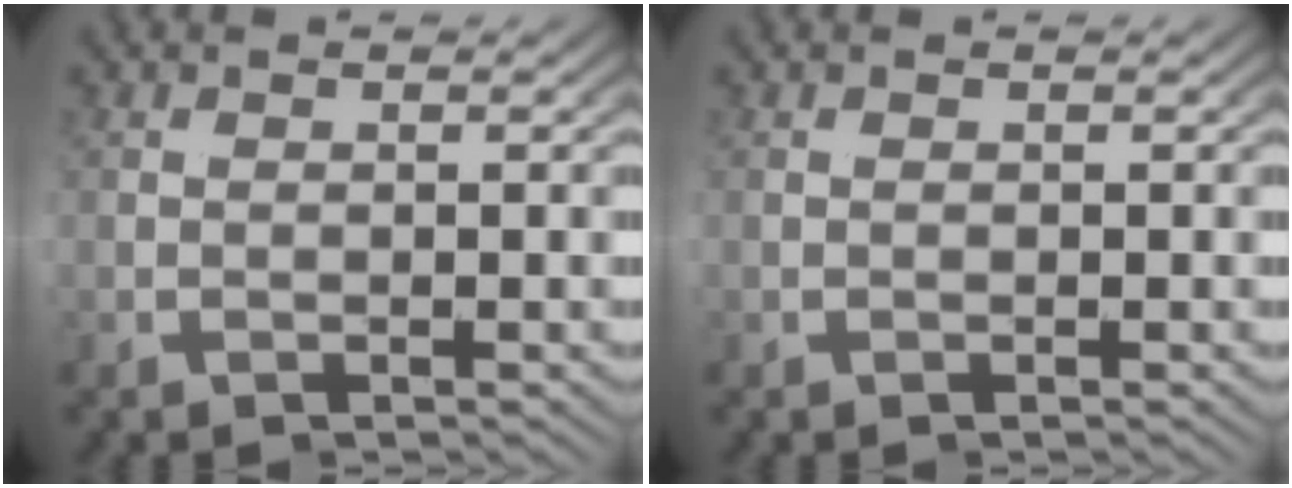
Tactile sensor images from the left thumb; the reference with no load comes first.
{"total": 0.0}